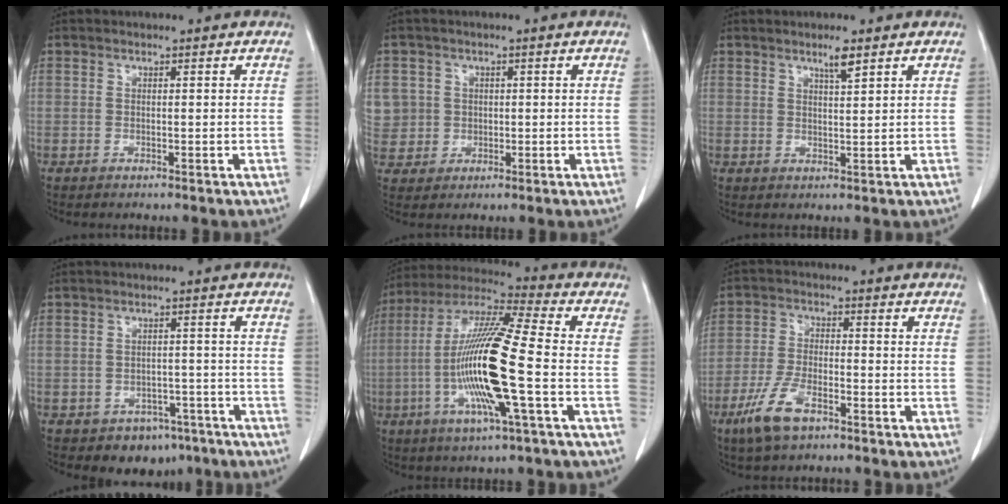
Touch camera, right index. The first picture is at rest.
{"total": 6.4, "force": [1.3, 6.2, 0.5], "torque": [-0.015, 0.020, 0.036]}
{"total": 2.5, "force": [1.8, 0.0, 1.8], "torque": [-0.036, -0.002, 0.032]}
{"total": 5.9, "force": [-4.1, 4.1, 1.4], "torque": [-0.003, 0.013, -0.048]}
{"total": 17.4, "force": [-3.6, 0.6, 17.0], "torque": [-0.346, -0.008, -0.078]}
{"total": 7.6, "force": [-4.7, 2.7, 5.5], "torque": [-0.122, -0.010, -0.088]}